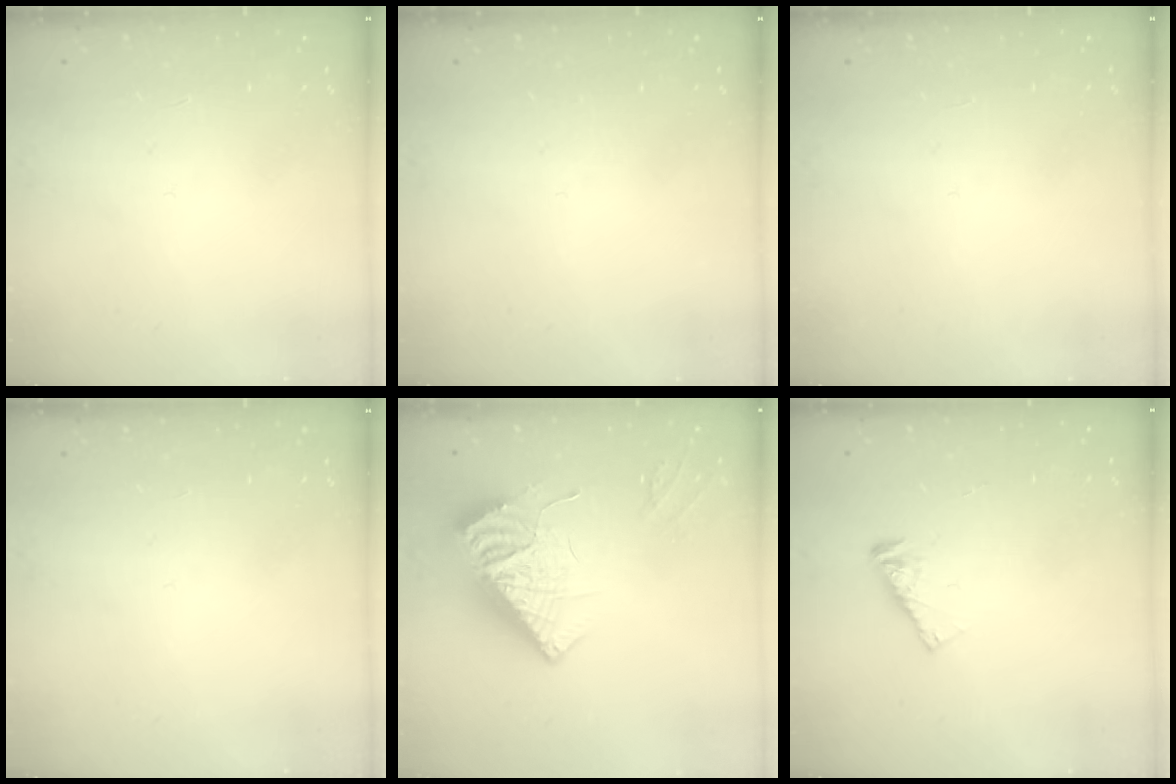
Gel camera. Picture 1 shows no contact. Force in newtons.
{"total": 0.0}
{"total": 0.0}
{"total": 0.0}
{"total": 13.1, "press": 13.0, "slide": 1.4}
{"total": 4.3, "press": 4.3, "slide": 0.3}